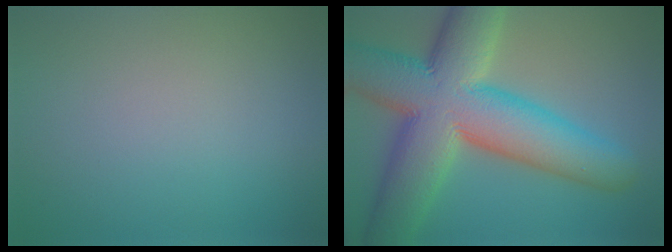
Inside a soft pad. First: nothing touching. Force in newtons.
{"total": 14.7, "press": 14.7, "slide": 0.4}